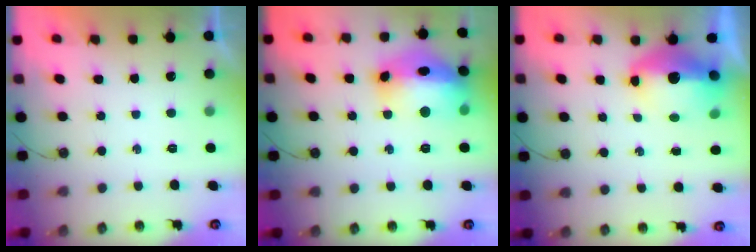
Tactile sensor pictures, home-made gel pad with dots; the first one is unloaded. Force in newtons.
{"total": 21.3, "press": 19.3, "slide": 9.2}
{"total": 12.2, "press": 12.1, "slide": 1.2}